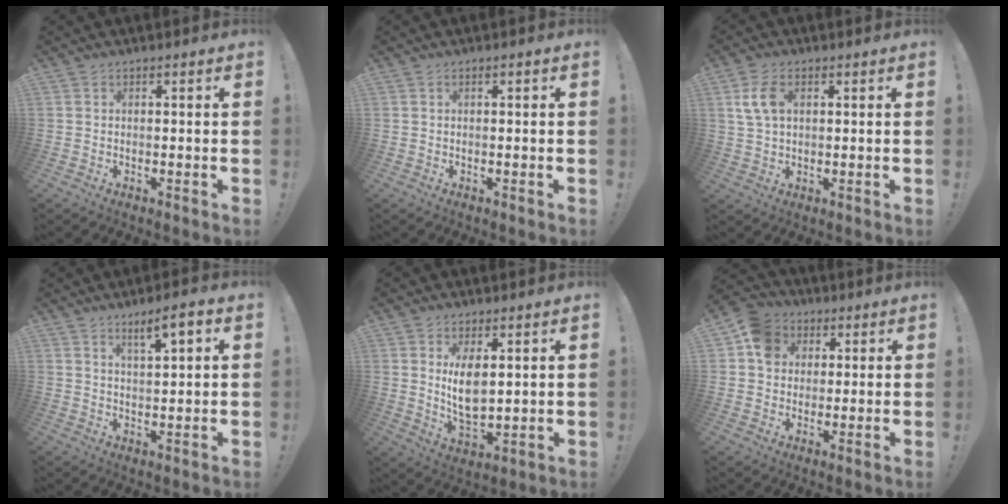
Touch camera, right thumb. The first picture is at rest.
{"total": 0.6, "force": [-0.1, 0.0, 0.6], "torque": [-0.012, 0.001, -0.003]}
{"total": 7.5, "force": [2.2, 4.5, 5.6], "torque": [-0.110, 0.003, 0.042]}
{"total": 5.9, "force": [3.5, 0.9, 4.7], "torque": [-0.065, -0.021, 0.051]}
{"total": 8.8, "force": [2.8, 4.5, 7.0], "torque": [-0.123, -0.025, 0.049]}
{"total": 9.4, "force": [2.9, 8.2, 3.7], "torque": [-0.050, -0.002, 0.059]}